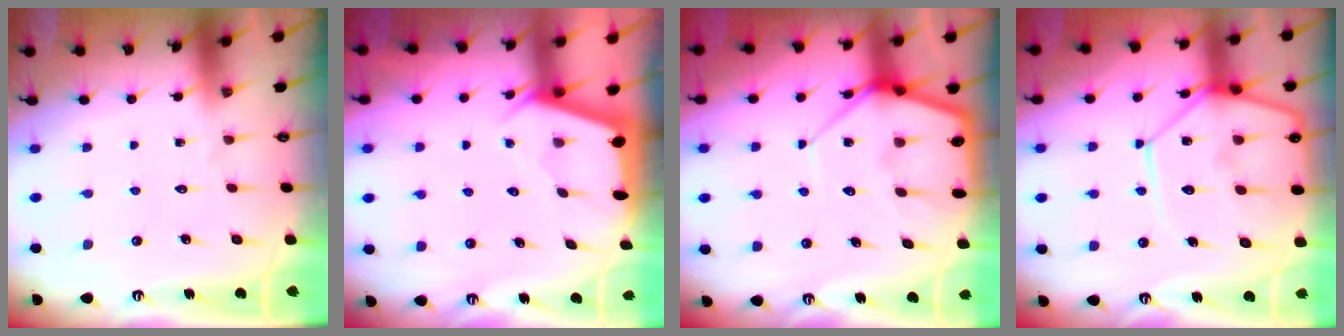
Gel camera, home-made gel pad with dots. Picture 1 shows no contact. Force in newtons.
{"total": 2.4, "press": 2.4, "slide": 0.3}
{"total": 10.0, "press": 10.0, "slide": 0.6}
{"total": 15.5, "press": 15.4, "slide": 1.5}